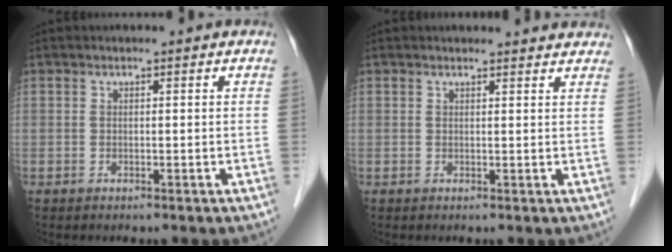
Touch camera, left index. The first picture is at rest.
{"total": 5.4, "force": [5.3, 0.8, 1.0], "torque": [-0.006, 0.007, 0.045]}